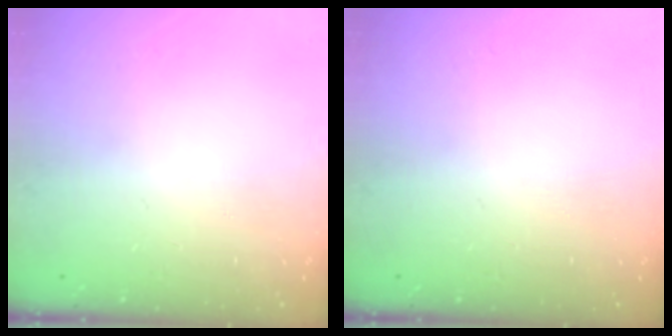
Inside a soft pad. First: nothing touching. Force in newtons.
{"total": 0.0}